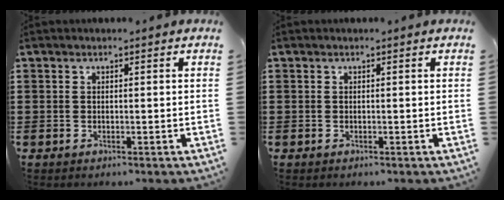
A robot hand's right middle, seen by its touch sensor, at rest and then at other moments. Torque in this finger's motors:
{"motor_torque": [-0.36, 0.23, -0.05, -0.01]}